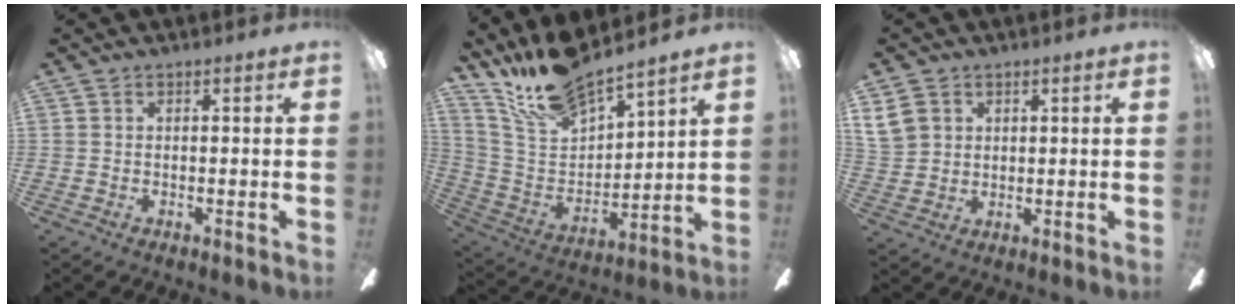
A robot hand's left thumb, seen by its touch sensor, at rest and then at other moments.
{"total": 15.8, "force": [14.1, 3.9, 6.2], "torque": [-0.151, -0.092, 0.256]}
{"total": 6.1, "force": [2.8, 4.9, 2.2], "torque": [-0.041, 0.008, 0.056]}